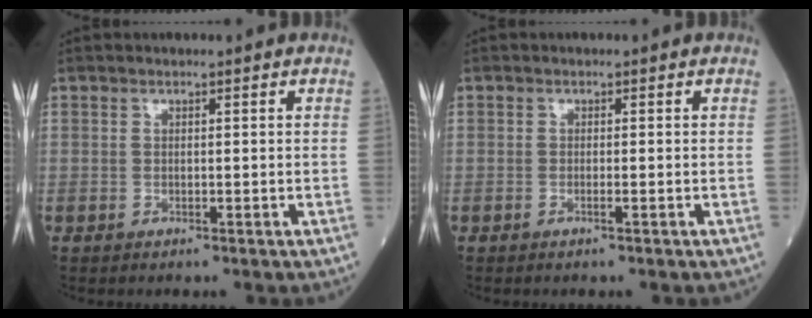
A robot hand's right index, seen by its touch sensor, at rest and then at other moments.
{"total": 0.6, "force": [-0.3, -0.1, 0.5], "torque": [-0.011, 0.001, -0.003]}